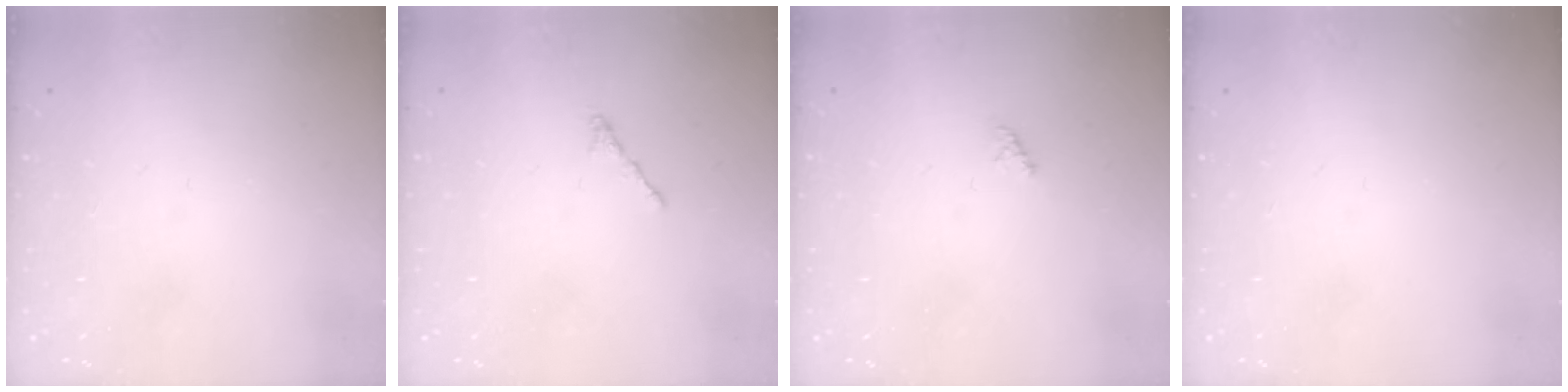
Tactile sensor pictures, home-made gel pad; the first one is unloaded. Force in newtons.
{"total": 0.5, "press": 0.4, "slide": 0.3}
{"total": 1.5, "press": 1.4, "slide": 0.4}
{"total": 0.0}